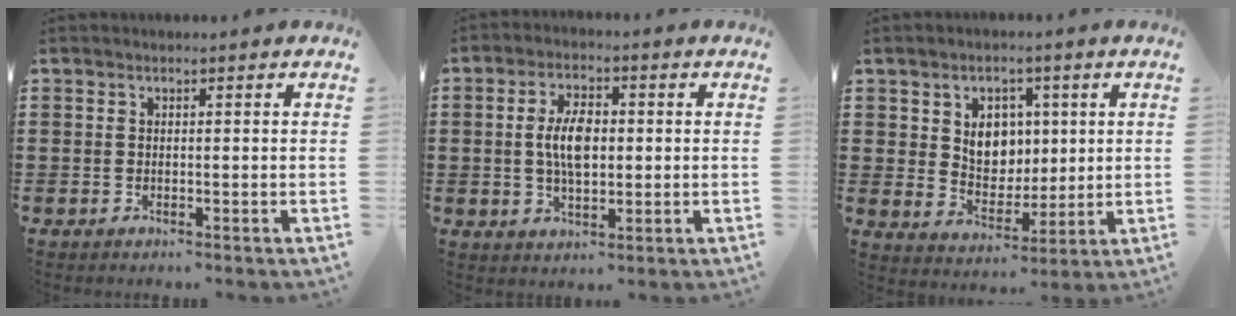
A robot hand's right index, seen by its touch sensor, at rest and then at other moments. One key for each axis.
{"total": 6.4, "fx": 0.2, "fy": 3.0, "fz": 5.6, "tx": -0.107, "ty": 0.005, "tz": -0.002}
{"total": 6.1, "fx": 1.8, "fy": 5.2, "fz": 2.6, "tx": -0.050, "ty": 0.008, "tz": 0.026}